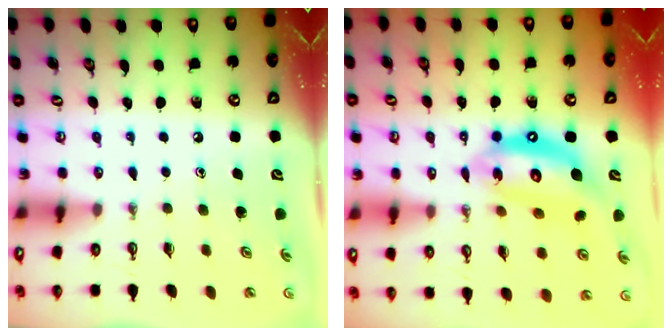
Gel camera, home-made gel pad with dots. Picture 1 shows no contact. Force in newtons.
{"total": 14.8, "press": 14.7, "slide": 1.5}